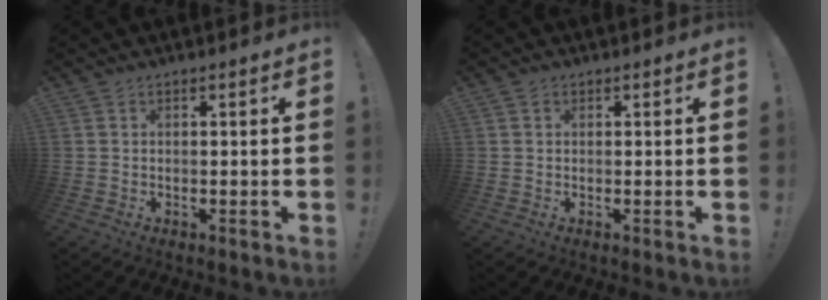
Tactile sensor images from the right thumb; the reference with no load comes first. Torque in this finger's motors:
{"motor_torque": [-0.16, 0.18, -0.03, -0.07, 0.06]}